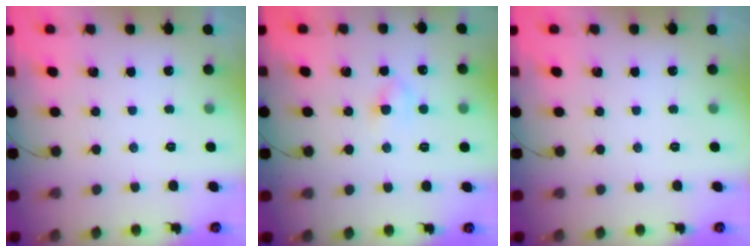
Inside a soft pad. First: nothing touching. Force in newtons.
{"total": 3.5, "press": 3.3, "slide": 1.1}
{"total": 0.0}